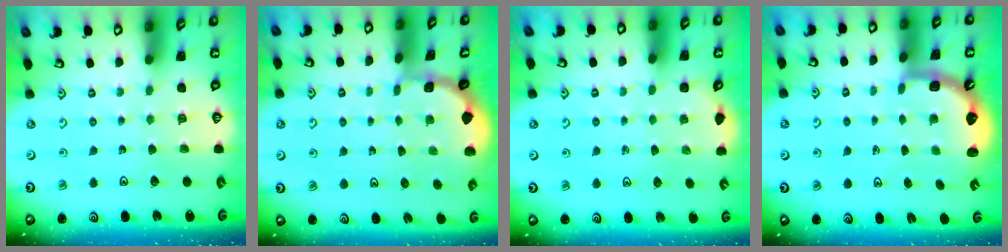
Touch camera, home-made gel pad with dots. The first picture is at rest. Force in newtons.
{"total": 0.9, "press": 0.8, "slide": 0.2}
{"total": 1.5, "press": 1.2, "slide": 1.0}
{"total": 2.6, "press": 2.3, "slide": 1.3}